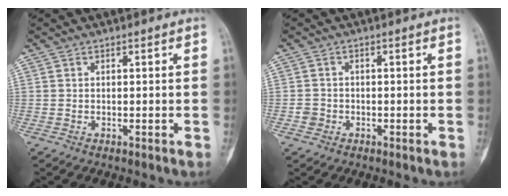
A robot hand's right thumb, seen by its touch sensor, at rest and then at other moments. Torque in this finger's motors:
{"motor_torque": [0.20, 0.06, -0.13, -0.05, -0.01]}